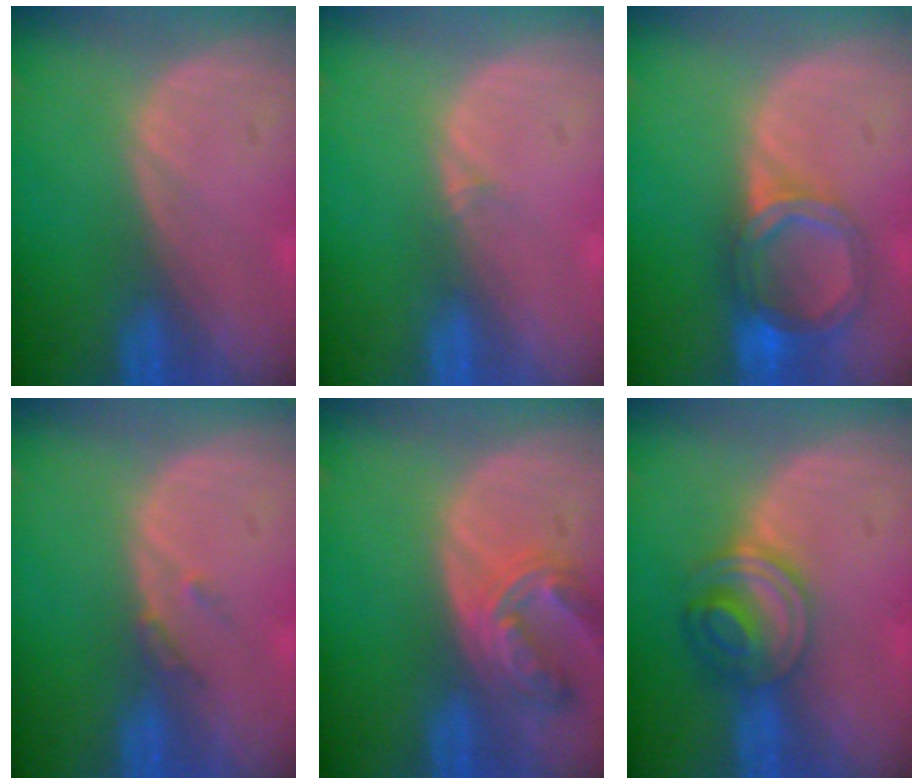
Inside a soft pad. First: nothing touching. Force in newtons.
{"total": 0.9, "press": 0.5, "slide": 0.7}
{"total": 6.4, "press": 5.7, "slide": 2.9}
{"total": 1.5, "press": 1.3, "slide": 0.7}
{"total": 6.9, "press": 6.3, "slide": 3.0}
{"total": 6.0, "press": 5.4, "slide": 2.6}